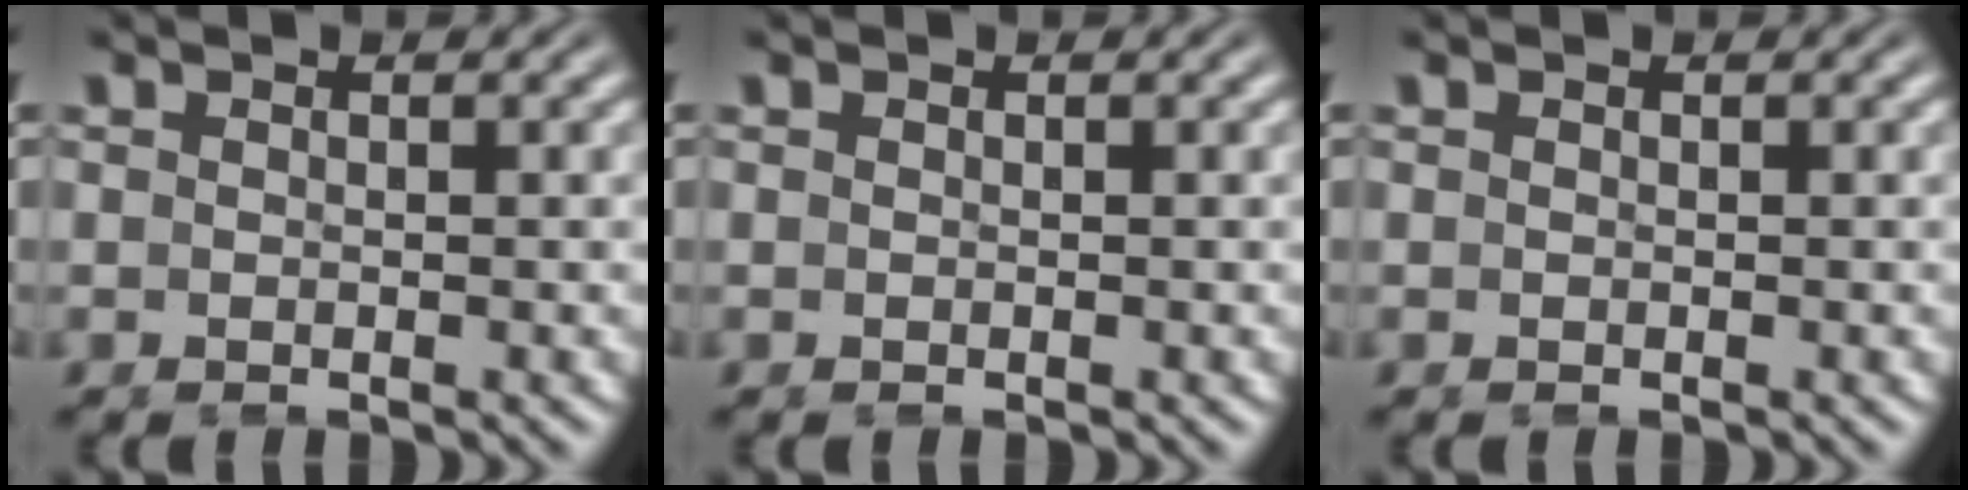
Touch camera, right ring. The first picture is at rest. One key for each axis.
{"total": 0.0}
{"total": 0.0}